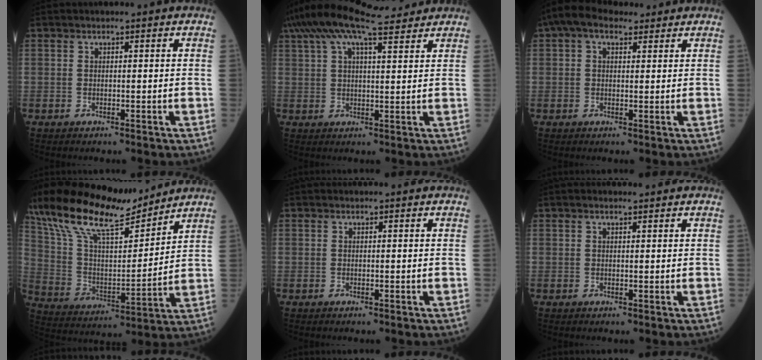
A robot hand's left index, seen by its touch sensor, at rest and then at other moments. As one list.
[{"total": 14.4, "force": [11.9, 2.0, 7.7], "torque": [-0.156, 0.047, 0.196]}, {"total": 5.6, "force": [3.5, 2.9, 3.2], "torque": [-0.071, 0.043, 0.064]}, {"total": 19.4, "force": [16.0, 3.6, 10.2], "torque": [-0.200, 0.021, 0.298]}, {"total": 0.0}, {"total": 1.0, "force": [0.8, 0.1, 0.6], "torque": [-0.014, 0.006, 0.013]}]